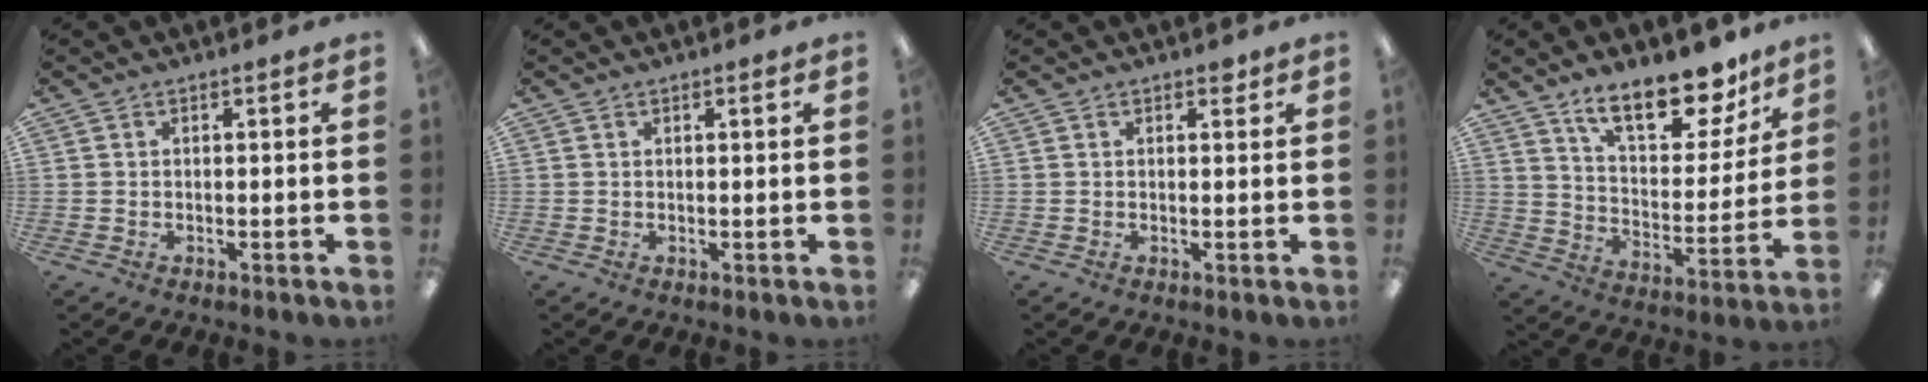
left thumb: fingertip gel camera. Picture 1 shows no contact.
{"total": 0.8, "force": [0.6, 0.2, 0.5], "torque": [-0.011, 0.002, 0.010]}
{"total": 1.8, "force": [1.3, 0.9, 0.9], "torque": [-0.002, -0.003, 0.018]}
{"total": 18.5, "force": [13.9, 7.2, 9.8], "torque": [-0.149, -0.083, 0.237]}